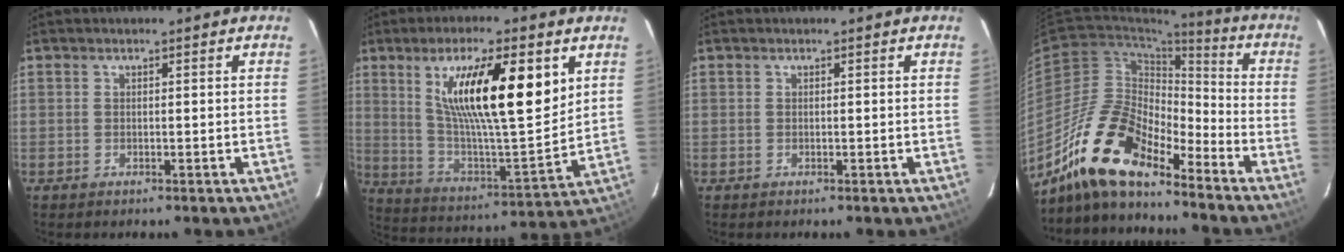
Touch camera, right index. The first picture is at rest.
{"total": 20.5, "force": [8.2, 4.6, 18.2], "torque": [-0.300, -0.002, 0.147]}
{"total": 0.0}
{"total": 16.3, "force": [-12.9, 4.9, 8.6], "torque": [-0.160, -0.004, -0.254]}